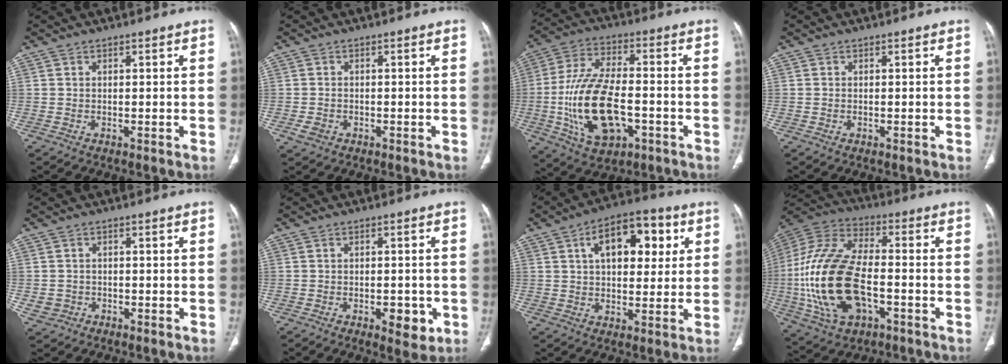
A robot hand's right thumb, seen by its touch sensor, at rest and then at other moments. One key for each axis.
{"total": 2.2, "fx": -0.9, "fy": 1.7, "fz": 1.0, "tx": -0.018, "ty": 0.004, "tz": -0.012}
{"total": 18.7, "fx": -4.3, "fy": 9.6, "fz": 15.4, "tx": -0.294, "ty": 0.017, "tz": -0.068}
{"total": 0.0}
{"total": 2.8, "fx": -0.9, "fy": 2.6, "fz": 0.8, "tx": -0.007, "ty": 0.008, "tz": -0.010}
{"total": 5.2, "fx": -1.8, "fy": 2.6, "fz": 4.0, "tx": -0.037, "ty": 0.003, "tz": -0.017}
{"total": 14.3, "fx": 4.6, "fy": 7.9, "fz": 10.9, "tx": -0.128, "ty": 0.008, "tz": 0.068}
{"total": 24.1, "fx": -4.5, "fy": 12.9, "fz": 19.9, "tx": -0.425, "ty": 0.013, "tz": -0.076}